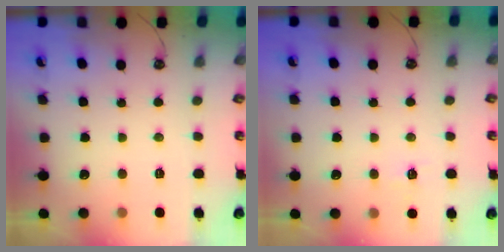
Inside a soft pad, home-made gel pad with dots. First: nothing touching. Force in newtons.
{"total": 5.1, "press": 5.1, "slide": 0.6}